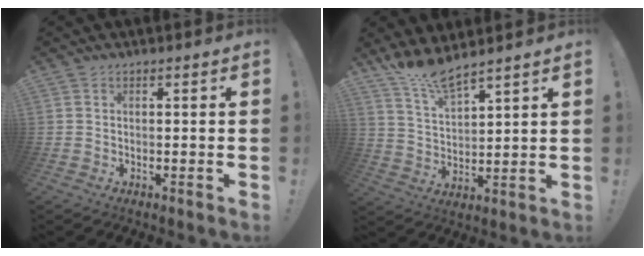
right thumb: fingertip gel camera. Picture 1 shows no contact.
{"total": 8.8, "force": [7.9, 1.2, 3.6], "torque": [-0.079, -0.051, 0.147]}